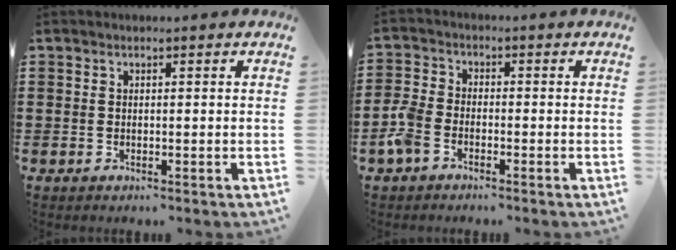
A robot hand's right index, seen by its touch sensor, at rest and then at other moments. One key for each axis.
{"total": 4.0, "fx": -2.5, "fy": 2.1, "fz": 2.3, "tx": -0.076, "ty": -0.004, "tz": -0.058}